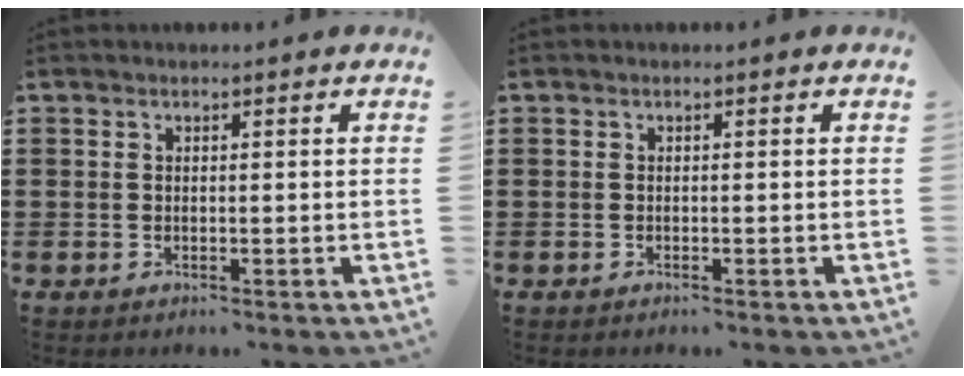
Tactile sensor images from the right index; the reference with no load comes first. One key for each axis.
{"total": 0.0}